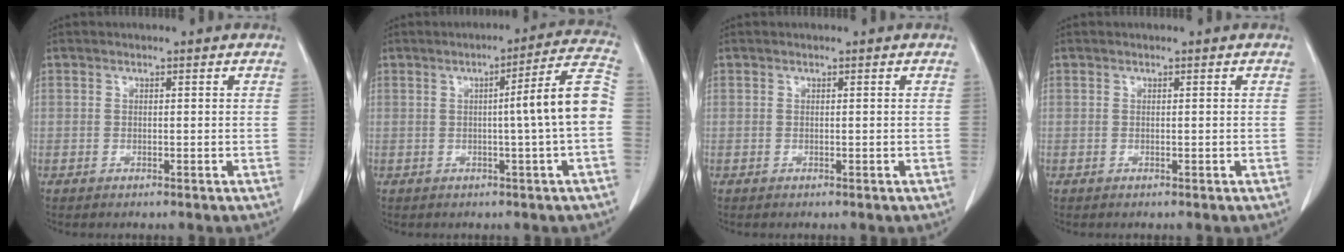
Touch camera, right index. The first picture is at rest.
{"total": 9.1, "force": [-0.6, -1.2, 9.0], "torque": [-0.120, 0.015, -0.012]}
{"total": 0.0}
{"total": 0.0}